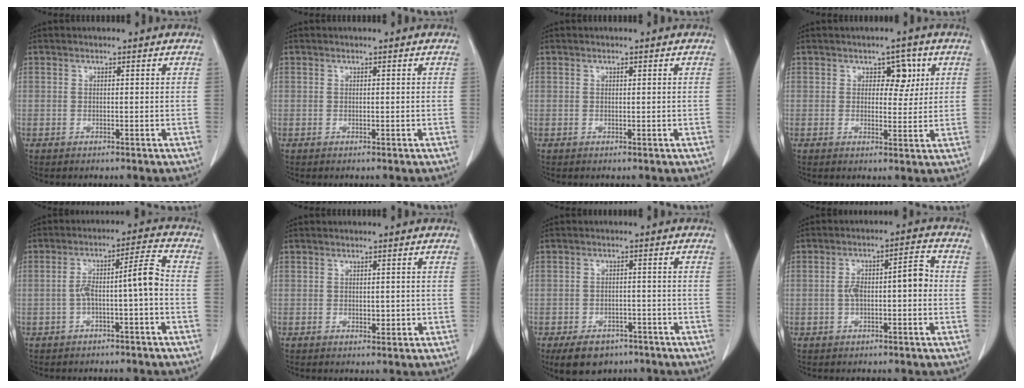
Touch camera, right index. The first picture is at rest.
{"total": 0.0}
{"total": 0.6, "force": [0.4, 0.2, 0.4], "torque": [-0.005, -0.003, 0.005]}
{"total": 4.3, "force": [1.8, 2.5, 3.0], "torque": [-0.027, 0.002, 0.023]}
{"total": 6.9, "force": [-1.4, 0.0, 6.7], "torque": [-0.111, 0.029, -0.021]}
{"total": 1.4, "force": [0.1, 0.9, 1.2], "torque": [-0.009, -0.002, 0.002]}
{"total": 5.9, "force": [-4.0, 3.7, 2.4], "torque": [-0.038, 0.000, -0.058]}
{"total": 7.4, "force": [-0.3, 2.1, 7.1], "torque": [-0.118, 0.029, -0.005]}